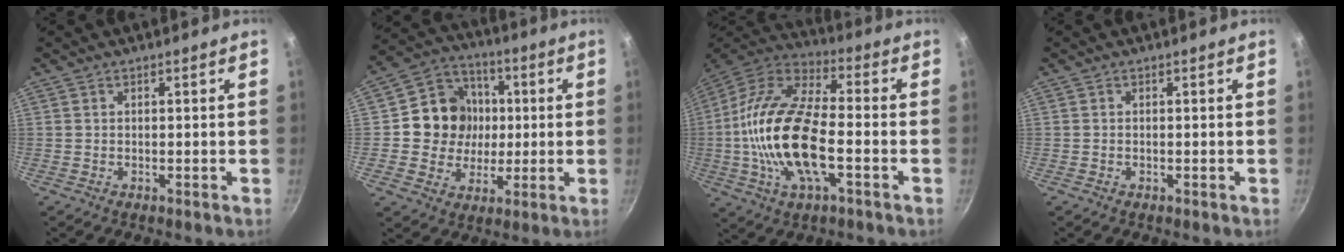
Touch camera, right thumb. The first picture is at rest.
{"total": 13.4, "force": [0.9, 12.3, 5.1], "torque": [-0.054, 0.018, 0.006]}
{"total": 21.4, "force": [-3.6, 9.4, 18.9], "torque": [-0.361, 0.032, -0.082]}
{"total": 0.0}